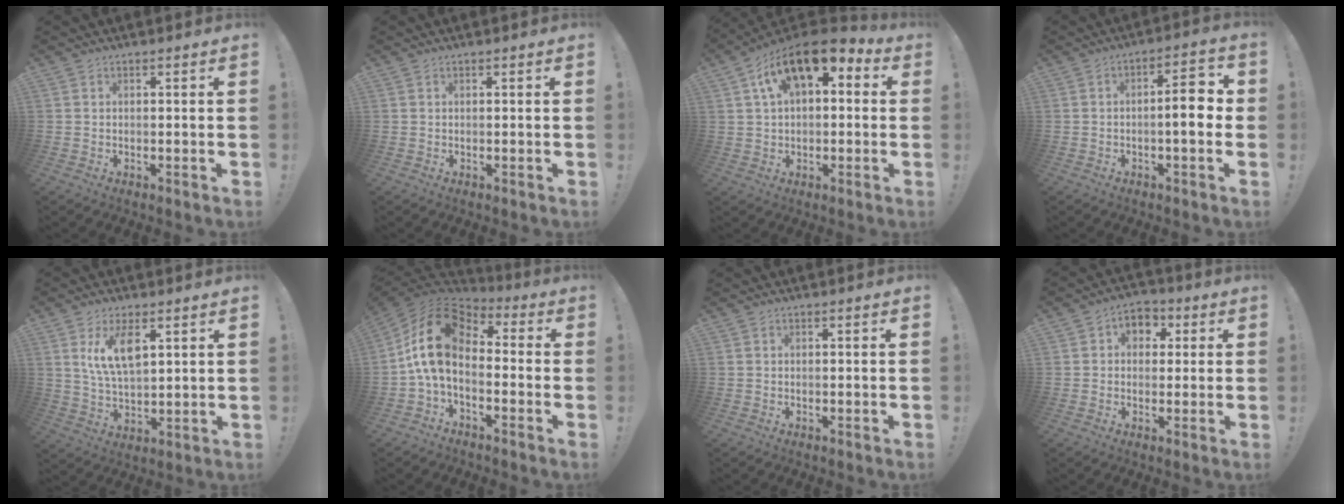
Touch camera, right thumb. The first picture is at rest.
{"total": 0.0}
{"total": 13.6, "force": [6.7, 6.8, 9.7], "torque": [-0.158, -0.025, 0.123]}
{"total": 8.4, "force": [-0.5, 2.4, 8.1], "torque": [-0.113, 0.007, -0.012]}
{"total": 10.9, "force": [5.1, 5.8, 7.7], "torque": [-0.126, -0.012, 0.096]}
{"total": 15.9, "force": [1.7, 9.5, 12.6], "torque": [-0.240, -0.002, 0.032]}
{"total": 0.0}
{"total": 5.5, "force": [0.7, 5.0, 2.3], "torque": [-0.019, 0.003, 0.014]}